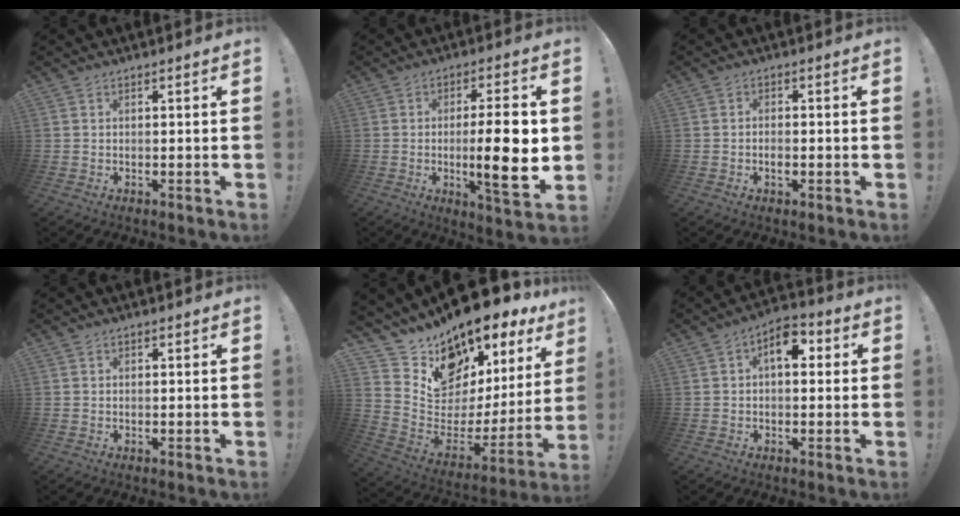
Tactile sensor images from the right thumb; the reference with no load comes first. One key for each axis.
{"total": 14.5, "fx": -0.7, "fy": 2.5, "fz": 14.3, "tx": -0.222, "ty": -0.010, "tz": -0.015}
{"total": 1.6, "fx": -0.7, "fy": 0.9, "fz": 1.1, "tx": -0.021, "ty": 0.004, "tz": -0.011}
{"total": 0.0}
{"total": 13.6, "fx": 12.8, "fy": 3.9, "fz": 2.4, "tx": -0.046, "ty": -0.130, "tz": 0.230}
{"total": 5.2, "fx": 1.2, "fy": 3.1, "fz": 3.9, "tx": -0.047, "ty": 0.004, "tz": 0.016}